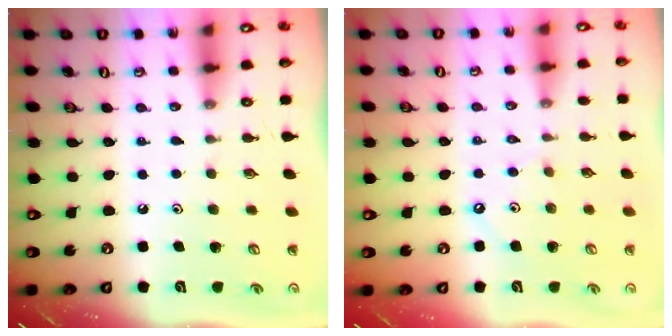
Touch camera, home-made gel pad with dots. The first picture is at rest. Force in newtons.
{"total": 3.8, "press": 3.7, "slide": 0.7}